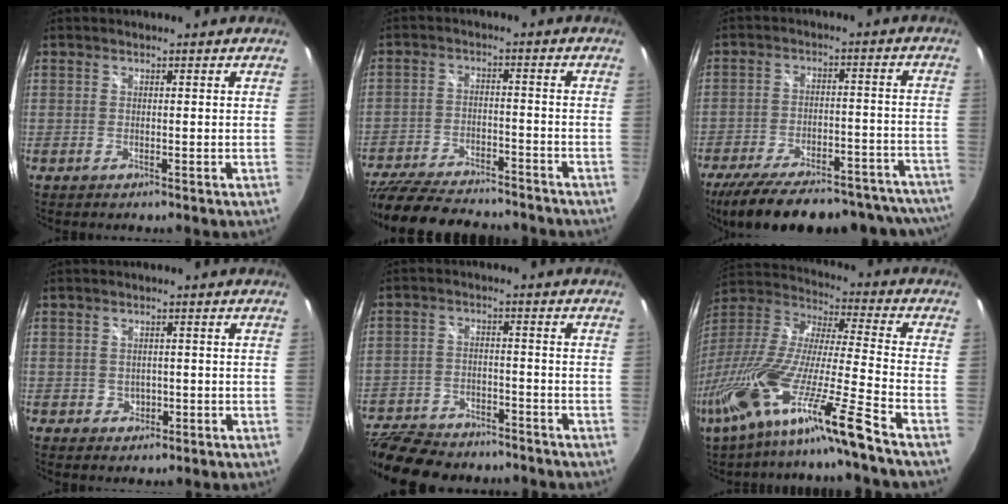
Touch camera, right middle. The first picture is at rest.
{"total": 21.6, "force": [-18.1, 6.4, 9.8], "torque": [-0.209, -0.032, -0.274]}
{"total": 31.1, "force": [-26.9, 9.1, 12.8], "torque": [-0.221, -0.009, -0.344]}
{"total": 2.4, "force": [-0.5, 2.2, 0.7], "torque": [-0.014, -0.002, -0.003]}
{"total": 17.9, "force": [-14.6, 7.2, 7.5], "torque": [-0.184, -0.016, -0.230]}
{"total": 22.6, "force": [-15.5, -2.0, 16.4], "torque": [-0.276, -0.072, -0.275]}